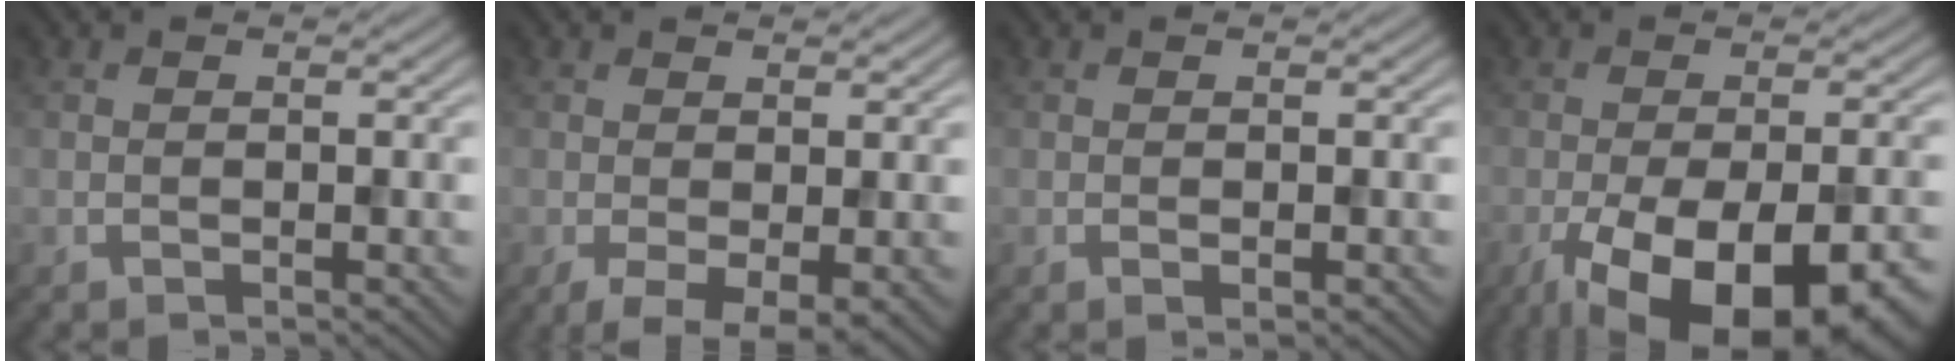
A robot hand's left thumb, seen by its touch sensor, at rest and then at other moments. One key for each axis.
{"total": 4.9, "fx": -1.6, "fy": 1.9, "fz": 4.2, "tx": -0.077, "ty": -0.011, "tz": -0.024}
{"total": 0.9, "fx": -0.2, "fy": 0.2, "fz": 0.8, "tx": -0.016, "ty": -0.005, "tz": -0.003}
{"total": 17.7, "fx": -9.9, "fy": 7.5, "fz": 12.5, "tx": -0.182, "ty": -0.047, "tz": -0.118}